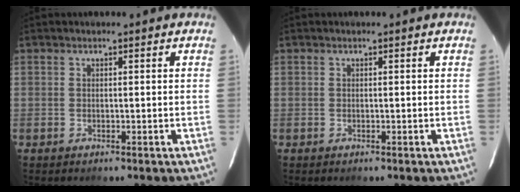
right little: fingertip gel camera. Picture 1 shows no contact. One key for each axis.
{"total": 0.0}